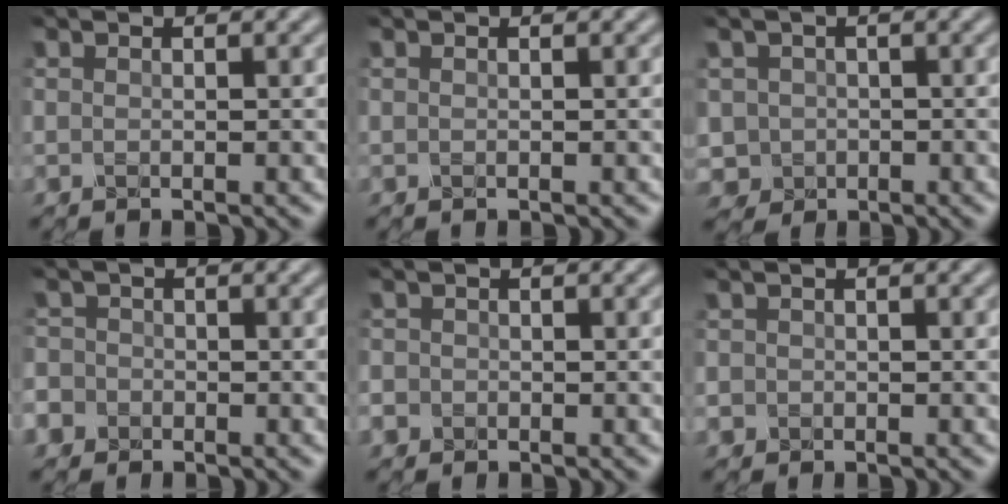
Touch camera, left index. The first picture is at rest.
{"total": 0.0}
{"total": 2.3, "force": [-0.3, 2.2, 0.1], "torque": [0.006, 0.000, -0.004]}
{"total": 4.1, "force": [-2.1, 3.5, 0.8], "torque": [-0.007, -0.003, -0.053]}
{"total": 1.8, "force": [-0.7, 1.6, 0.4], "torque": [-0.001, 0.001, -0.014]}
{"total": 0.9, "force": [-0.3, 0.9, 0.1], "torque": [0.005, -0.006, -0.007]}